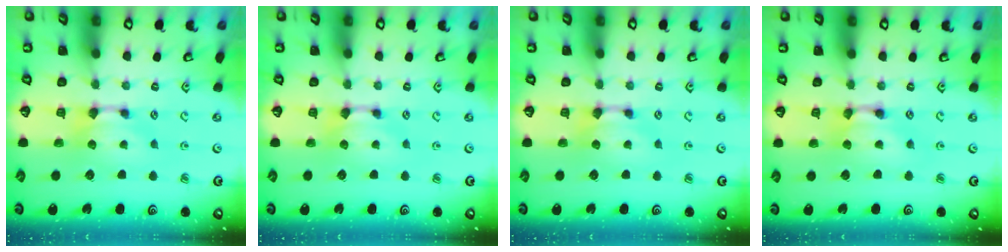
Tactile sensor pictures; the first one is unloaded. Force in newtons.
{"total": 0.0}
{"total": 0.0}
{"total": 2.1, "press": 2.1, "slide": 0.1}